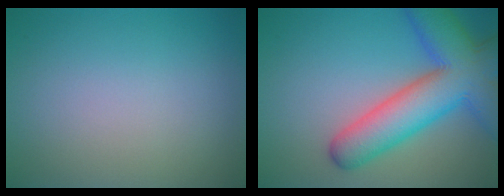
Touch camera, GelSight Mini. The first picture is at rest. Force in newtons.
{"total": 9.9, "press": 9.9, "slide": 0.4}